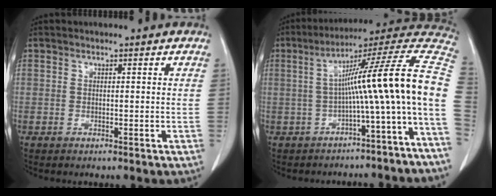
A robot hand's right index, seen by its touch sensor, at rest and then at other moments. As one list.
[{"total": 16.6, "force": [-3.2, -1.0, 16.2], "torque": [-0.208, 0.045, -0.055]}]